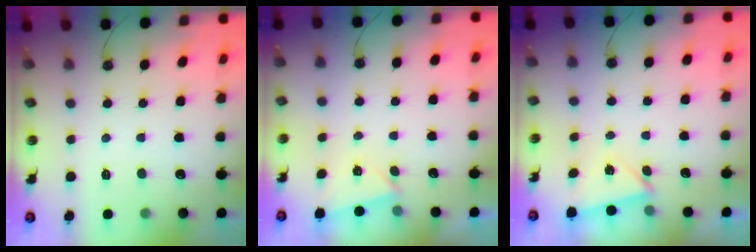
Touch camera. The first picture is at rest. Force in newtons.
{"total": 2.4, "press": 1.8, "slide": 1.7}
{"total": 2.0, "press": 1.9, "slide": 0.7}